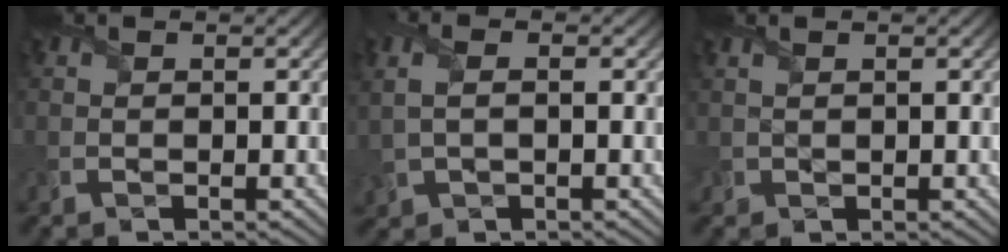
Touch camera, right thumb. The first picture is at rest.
{"total": 3.7, "force": [0.5, 2.2, 3.0], "torque": [-0.081, 0.007, 0.014]}
{"total": 0.9, "force": [0.6, 0.4, 0.5], "torque": [-0.019, 0.000, 0.016]}